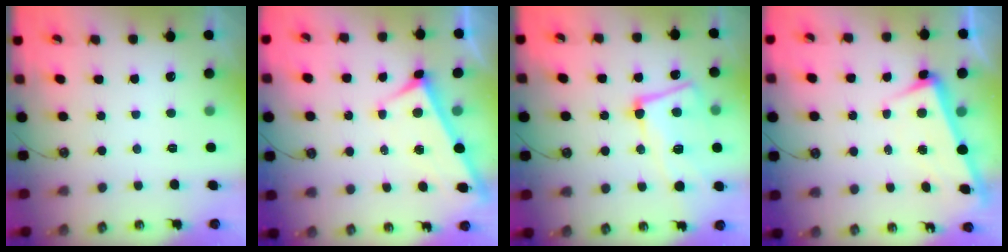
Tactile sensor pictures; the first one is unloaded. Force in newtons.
{"total": 3.9, "press": 3.9, "slide": 0.2}
{"total": 10.2, "press": 10.1, "slide": 1.9}
{"total": 3.0, "press": 2.8, "slide": 1.0}